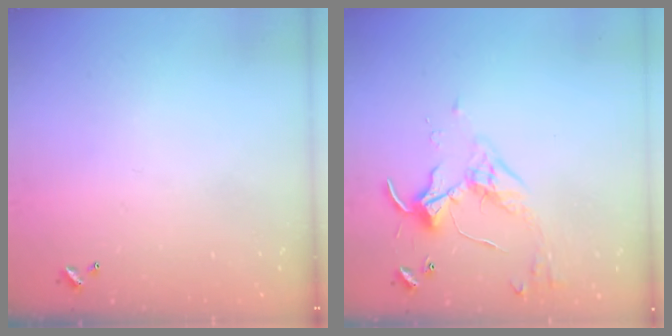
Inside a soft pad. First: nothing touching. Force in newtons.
{"total": 3.6, "press": 3.5, "slide": 0.7}